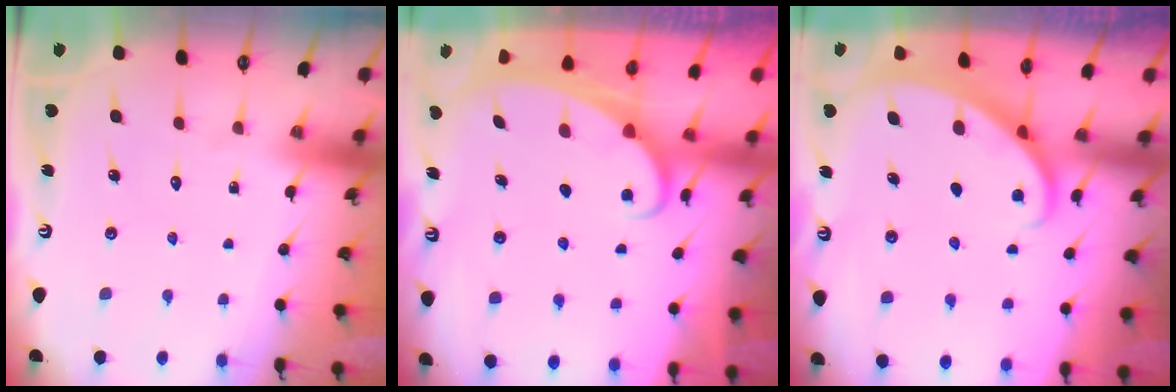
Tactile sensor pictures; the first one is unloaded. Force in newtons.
{"total": 2.5, "press": 2.4, "slide": 0.4}
{"total": 1.9, "press": 1.9, "slide": 0.2}